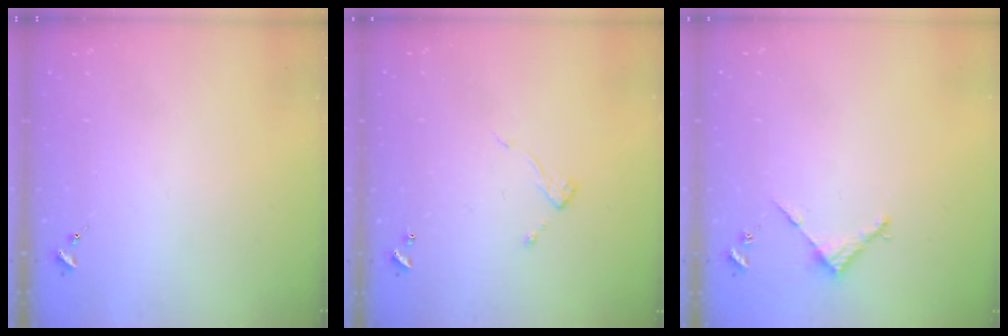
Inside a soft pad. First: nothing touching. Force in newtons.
{"total": 5.3, "press": 5.3, "slide": 0.2}
{"total": 2.9, "press": 2.8, "slide": 0.2}